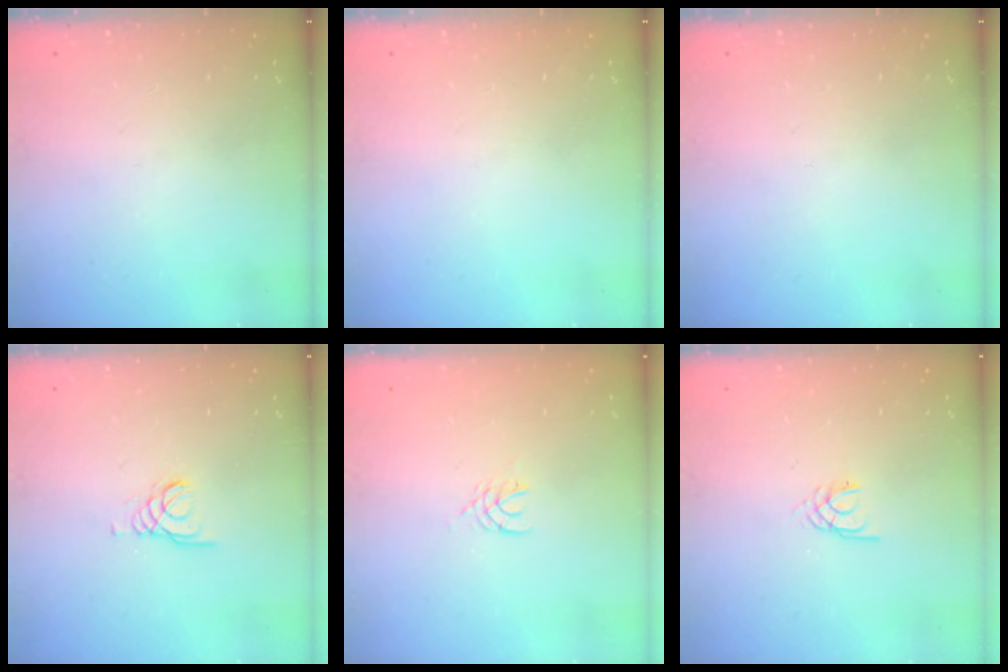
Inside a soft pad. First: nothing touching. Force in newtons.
{"total": 0.0}
{"total": 0.0}
{"total": 1.5, "press": 1.4, "slide": 0.1}
{"total": 2.5, "press": 2.5, "slide": 0.4}
{"total": 1.7, "press": 1.7, "slide": 0.3}